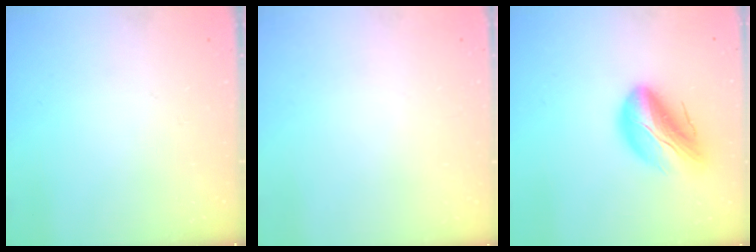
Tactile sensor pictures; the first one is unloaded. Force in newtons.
{"total": 2.1, "press": 2.1, "slide": 0.1}
{"total": 18.1, "press": 17.5, "slide": 4.4}